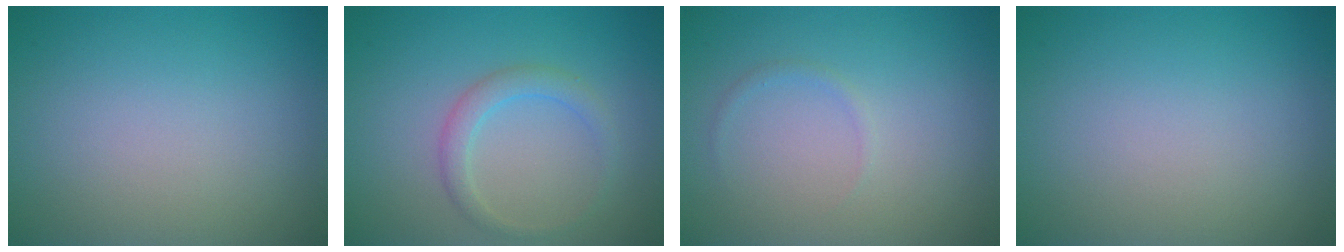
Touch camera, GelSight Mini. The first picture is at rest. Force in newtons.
{"total": 2.1, "press": 2.1, "slide": 0.0}
{"total": 0.7, "press": 0.7, "slide": 0.1}
{"total": 0.0}